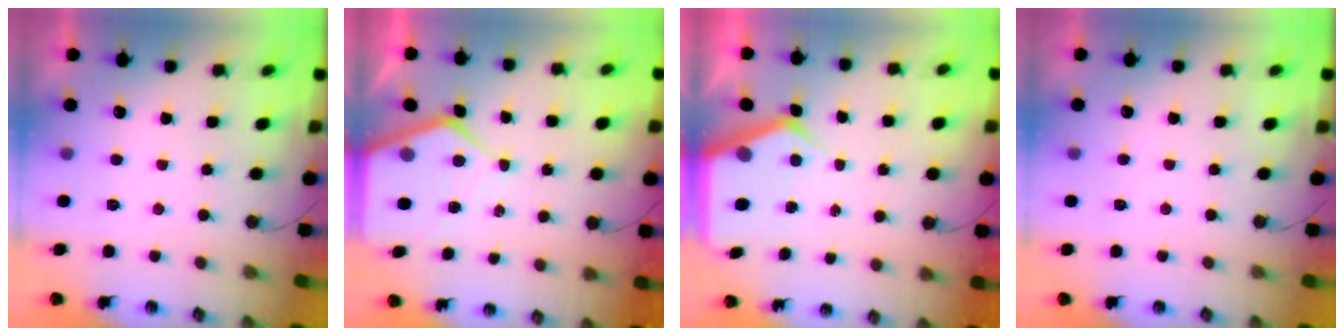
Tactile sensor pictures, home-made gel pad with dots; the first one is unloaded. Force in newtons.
{"total": 8.9, "press": 8.9, "slide": 0.7}
{"total": 6.0, "press": 6.0, "slide": 0.3}
{"total": 3.4, "press": 3.4, "slide": 0.5}